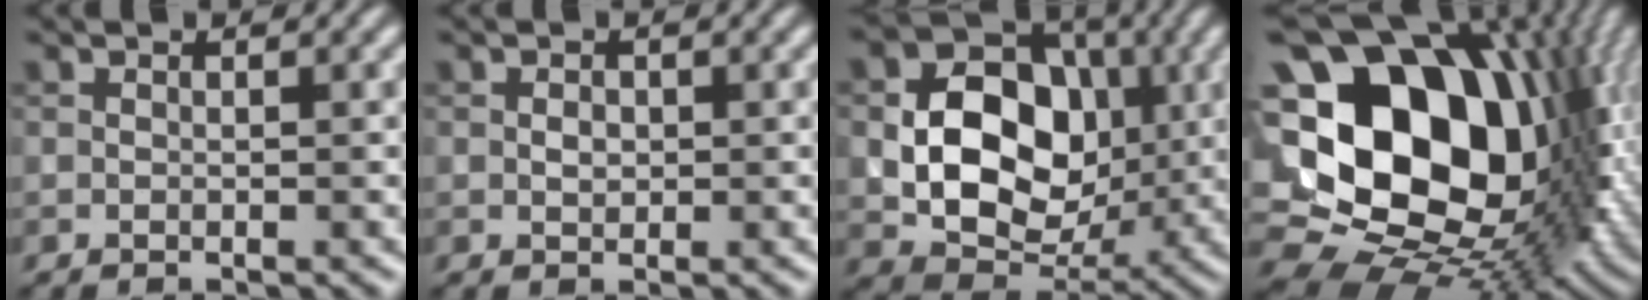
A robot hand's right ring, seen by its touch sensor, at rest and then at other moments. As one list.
[{"total": 0.9, "force": [0.1, 0.7, 0.6], "torque": [-0.011, -0.002, 0.001]}, {"total": 10.8, "force": [0.4, 8.4, 6.8], "torque": [-0.113, 0.000, 0.002]}, {"total": 21.2, "force": [2.4, 15.7, 14.1], "torque": [-0.255, 0.006, 0.067]}]